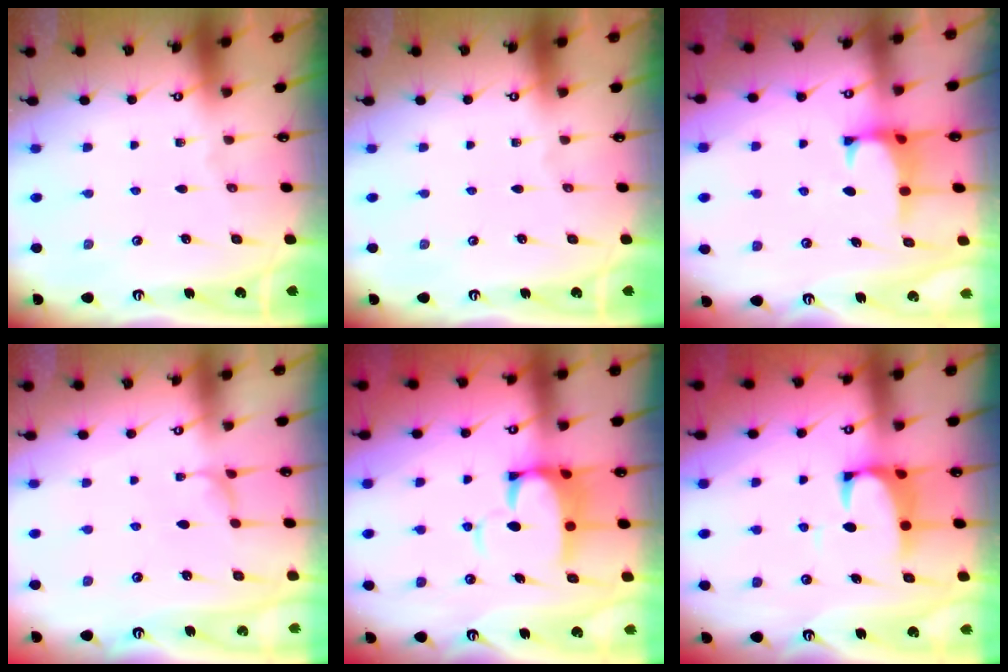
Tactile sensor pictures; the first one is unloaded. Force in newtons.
{"total": 0.0}
{"total": 1.1, "press": 0.9, "slide": 0.6}
{"total": 2.8, "press": 2.8, "slide": 0.2}
{"total": 6.0, "press": 5.9, "slide": 1.1}
{"total": 2.5, "press": 2.3, "slide": 1.1}